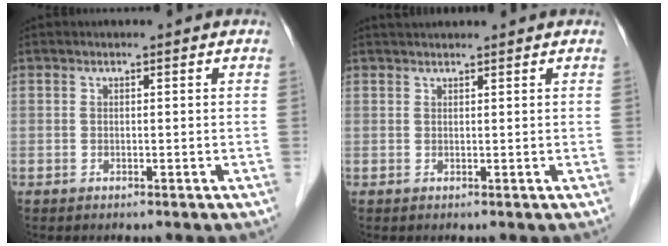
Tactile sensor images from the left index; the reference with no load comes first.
{"total": 3.2, "force": [3.1, 0.0, 0.9], "torque": [-0.010, 0.032, 0.049]}